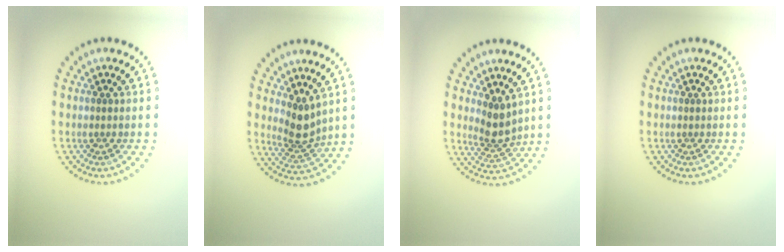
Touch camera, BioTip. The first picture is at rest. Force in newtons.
{"total": 2.8, "press": 2.0, "slide": 2.0}
{"total": 2.7, "press": 2.1, "slide": 1.7}
{"total": 0.0}